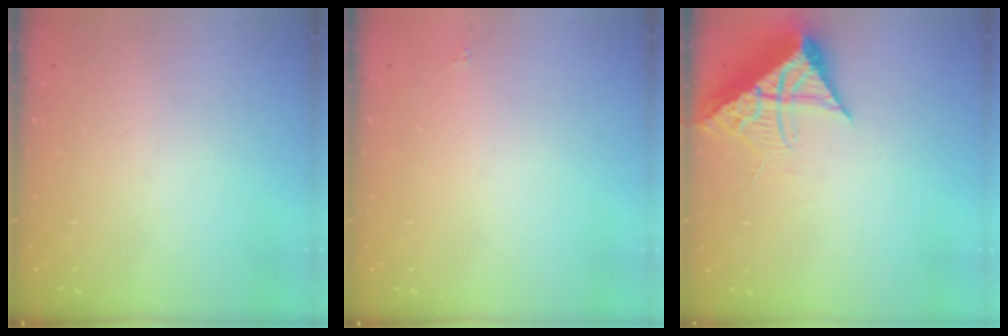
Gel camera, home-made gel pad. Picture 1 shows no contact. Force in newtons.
{"total": 1.6, "press": 1.5, "slide": 0.2}
{"total": 9.7, "press": 9.7, "slide": 1.0}